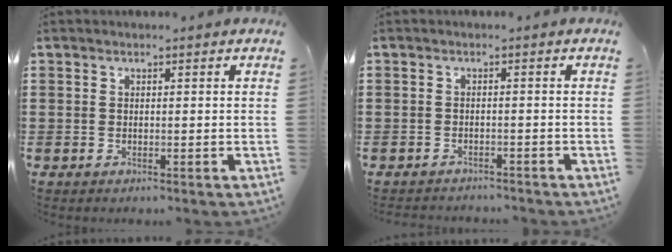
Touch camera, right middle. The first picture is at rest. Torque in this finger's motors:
{"motor_torque": [0.23, 0.14, 0.04, 0.01]}